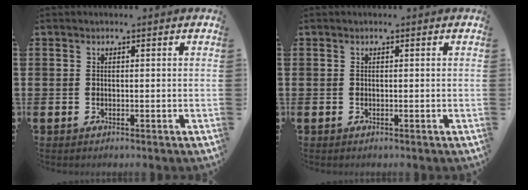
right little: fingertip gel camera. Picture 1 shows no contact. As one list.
[{"total": 0.0}]